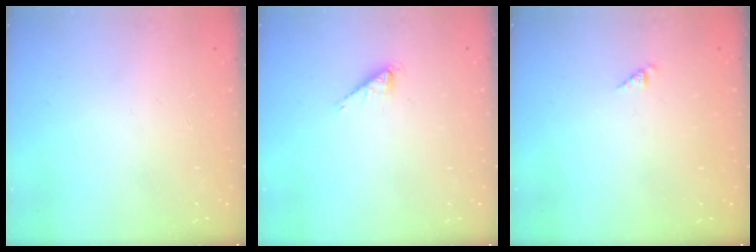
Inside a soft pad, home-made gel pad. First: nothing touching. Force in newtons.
{"total": 0.8, "press": 0.7, "slide": 0.1}
{"total": 0.8, "press": 0.8, "slide": 0.2}